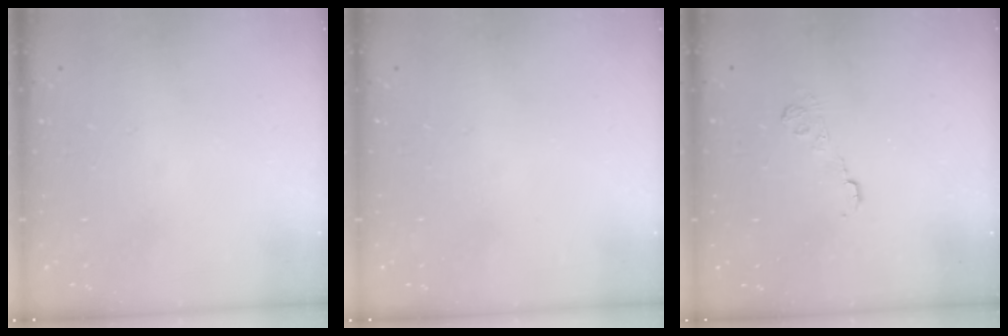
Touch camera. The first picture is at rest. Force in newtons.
{"total": 0.0}
{"total": 4.2, "press": 3.9, "slide": 1.4}